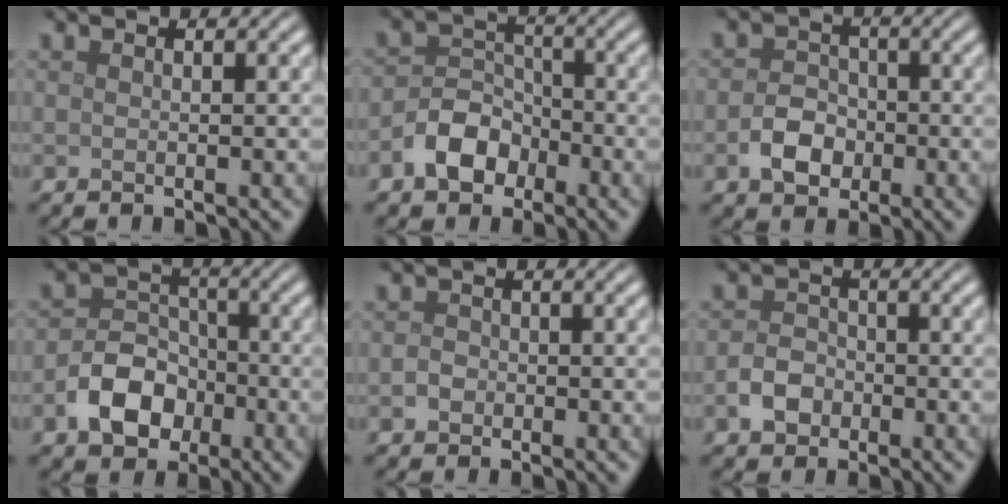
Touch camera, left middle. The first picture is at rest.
{"total": 4.0, "force": [-2.2, 2.8, 1.8], "torque": [-0.028, 0.006, -0.045]}
{"total": 3.1, "force": [-1.1, 2.4, 1.7], "torque": [-0.026, 0.003, -0.025]}
{"total": 5.1, "force": [-2.2, 3.7, 2.6], "torque": [-0.044, 0.001, -0.044]}
{"total": 1.2, "force": [-0.4, 1.0, 0.4], "torque": [-0.003, 0.000, -0.012]}
{"total": 2.5, "force": [-1.2, 1.9, 1.2], "torque": [-0.017, 0.004, -0.026]}